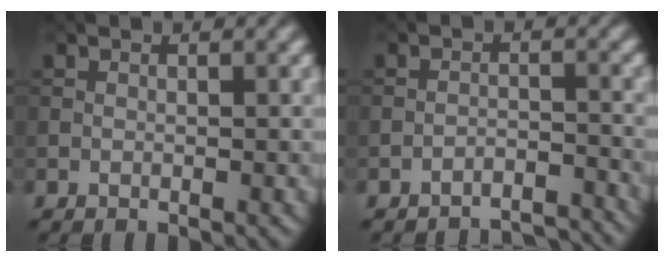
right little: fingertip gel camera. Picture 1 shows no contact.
{"total": 4.2, "force": [-4.1, 0.5, 0.7], "torque": [-0.011, -0.002, -0.062]}